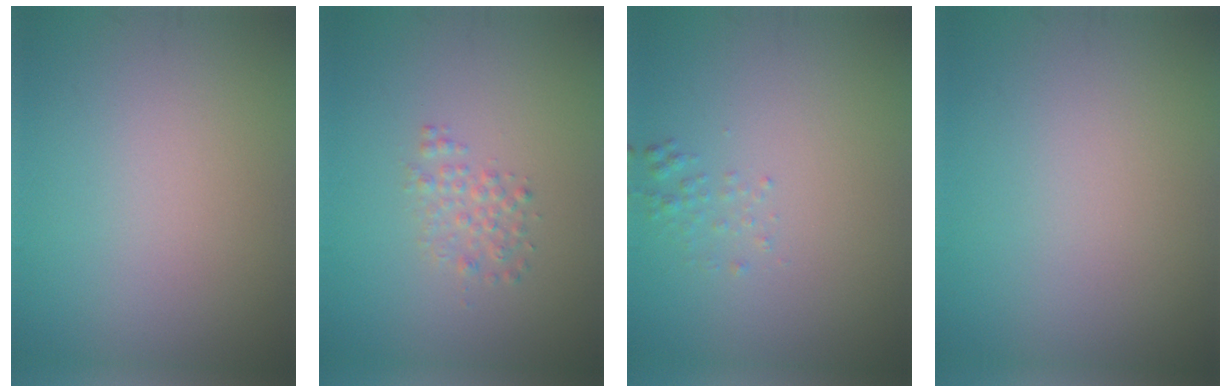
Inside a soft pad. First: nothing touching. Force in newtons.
{"total": 1.6, "press": 1.6, "slide": 0.0}
{"total": 1.0, "press": 1.0, "slide": 0.0}
{"total": 0.0}